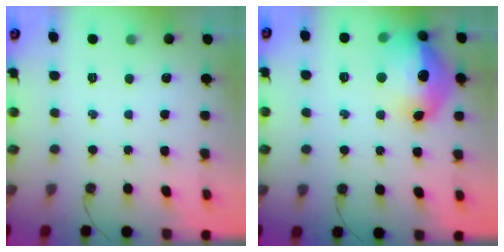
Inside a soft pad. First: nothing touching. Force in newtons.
{"total": 20.7, "press": 20.6, "slide": 1.4}